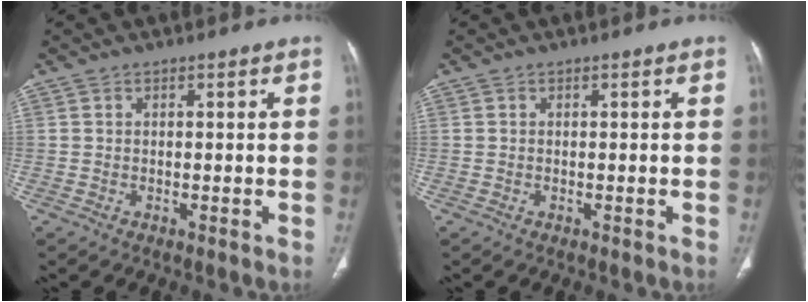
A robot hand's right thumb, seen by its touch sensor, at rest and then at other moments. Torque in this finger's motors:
{"motor_torque": [-0.07, -0.05, 0.01, -0.05, -0.01]}